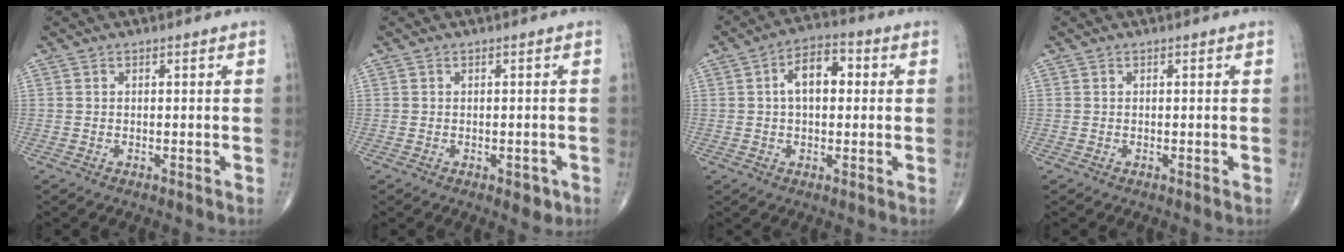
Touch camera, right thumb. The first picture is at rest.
{"total": 2.4, "force": [-1.0, 1.4, 1.7], "torque": [-0.008, 0.000, -0.009]}
{"total": 8.2, "force": [1.2, 4.7, 6.6], "torque": [-0.096, 0.022, 0.013]}
{"total": 0.0}